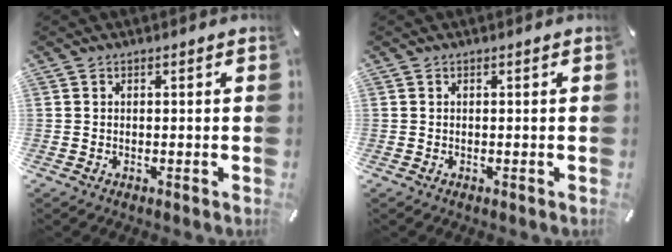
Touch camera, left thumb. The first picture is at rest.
{"total": 0.0}